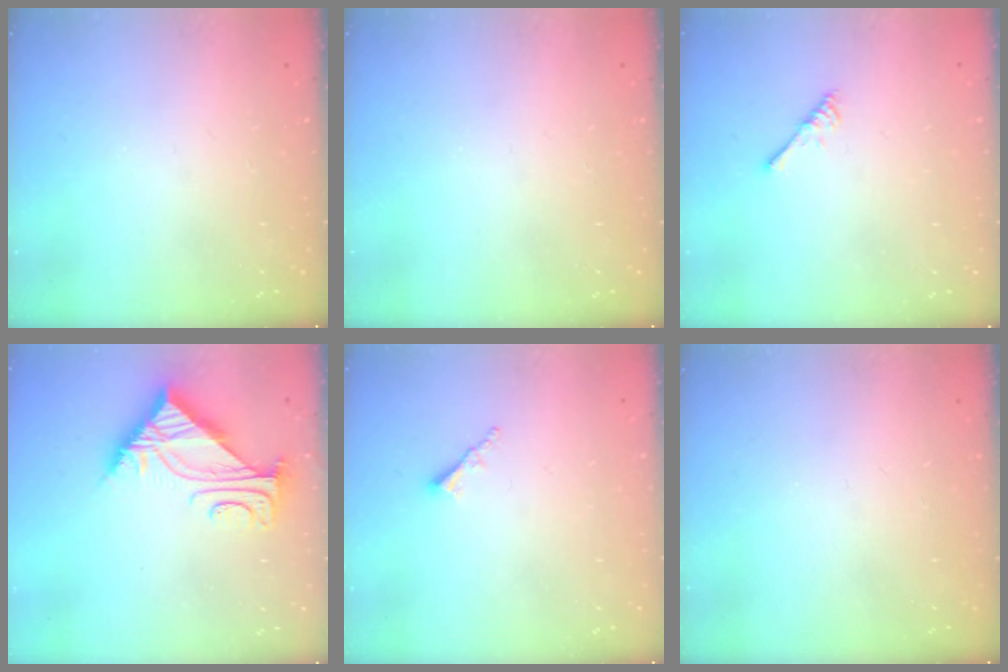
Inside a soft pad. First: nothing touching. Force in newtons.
{"total": 0.0}
{"total": 2.9, "press": 2.9, "slide": 0.5}
{"total": 6.6, "press": 6.6, "slide": 0.8}
{"total": 1.7, "press": 1.7, "slide": 0.3}
{"total": 0.0}